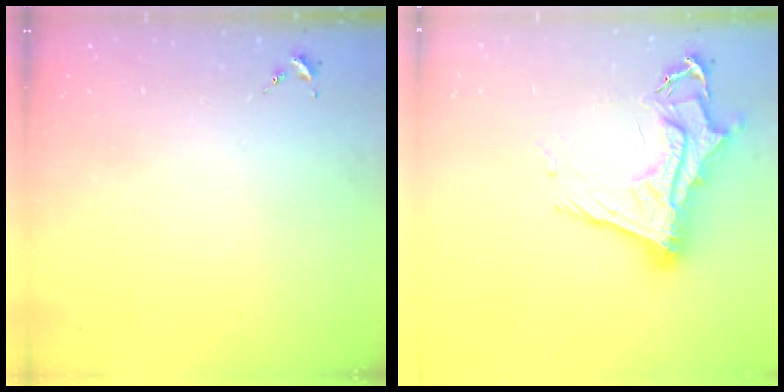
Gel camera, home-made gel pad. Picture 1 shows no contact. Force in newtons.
{"total": 16.6, "press": 16.5, "slide": 1.4}